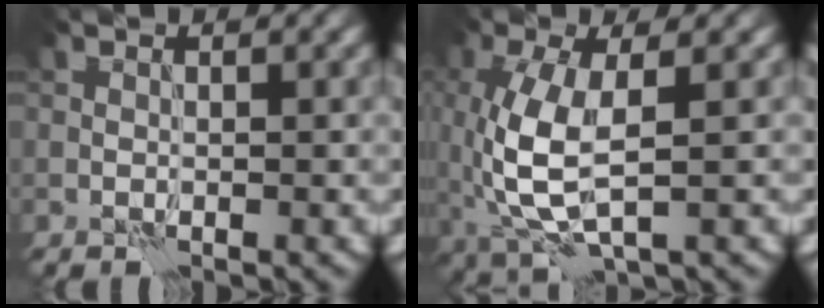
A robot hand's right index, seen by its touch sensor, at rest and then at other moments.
{"total": 6.6, "force": [-0.1, 2.7, 6.0], "torque": [-0.151, -0.005, 0.002]}